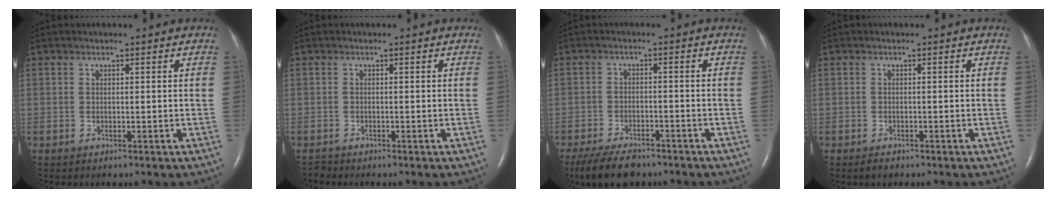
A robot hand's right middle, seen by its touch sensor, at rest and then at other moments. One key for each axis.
{"total": 0.7, "fx": -0.7, "fy": 0.0, "fz": -0.3, "tx": -0.001, "ty": -0.006, "tz": -0.013}
{"total": 8.6, "fx": -6.9, "fy": 3.2, "fz": 4.1, "tx": -0.074, "ty": -0.011, "tz": -0.113}
{"total": 1.2, "fx": -0.9, "fy": 0.5, "fz": 0.5, "tx": -0.014, "ty": -0.002, "tz": -0.012}